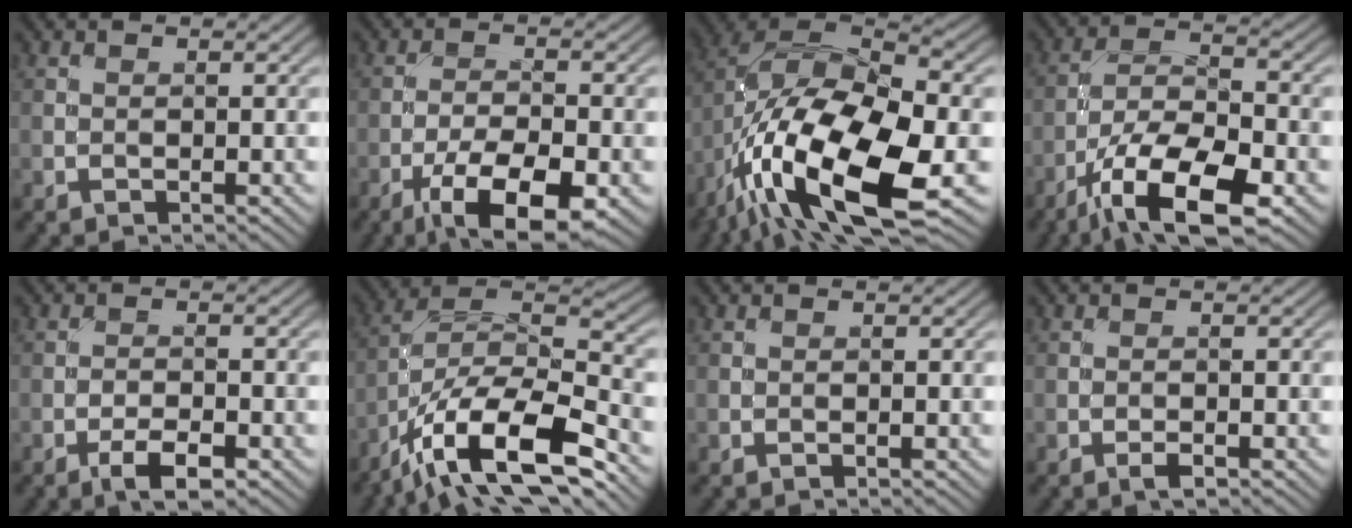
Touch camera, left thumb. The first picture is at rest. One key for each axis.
{"total": 10.0, "fx": -5.6, "fy": 3.5, "fz": 7.5, "tx": -0.133, "ty": -0.007, "tz": -0.099}
{"total": 18.6, "fx": -8.3, "fy": 8.0, "fz": 14.6, "tx": -0.300, "ty": -0.028, "tz": -0.144}
{"total": 13.1, "fx": -7.5, "fy": 4.6, "fz": 9.7, "tx": -0.180, "ty": -0.003, "tz": -0.147}
{"total": 3.7, "fx": -2.2, "fy": 1.1, "fz": 2.8, "tx": -0.048, "ty": 0.002, "tz": -0.041}
{"total": 17.0, "fx": -10.6, "fy": 6.2, "fz": 11.7, "tx": -0.231, "ty": -0.012, "tz": -0.202}
{"total": 0.0}
{"total": 1.1, "fx": -0.7, "fy": 0.3, "fz": 0.8, "tx": -0.013, "ty": 0.002, "tz": -0.014}